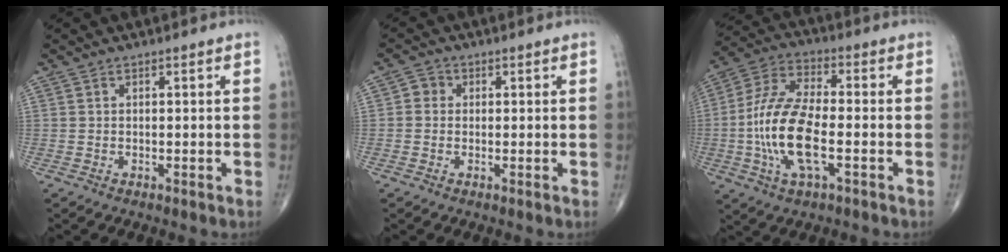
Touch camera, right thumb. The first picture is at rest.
{"total": 2.3, "force": [0.1, 2.1, 0.9], "torque": [-0.001, 0.005, -0.004]}
{"total": 15.1, "force": [-3.1, 6.1, 13.5], "torque": [-0.281, 0.024, -0.061]}